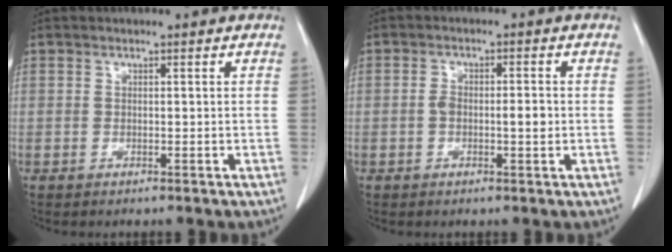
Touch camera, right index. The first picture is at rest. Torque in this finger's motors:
{"motor_torque": [0.62, -0.33, 0.37, 0.07]}